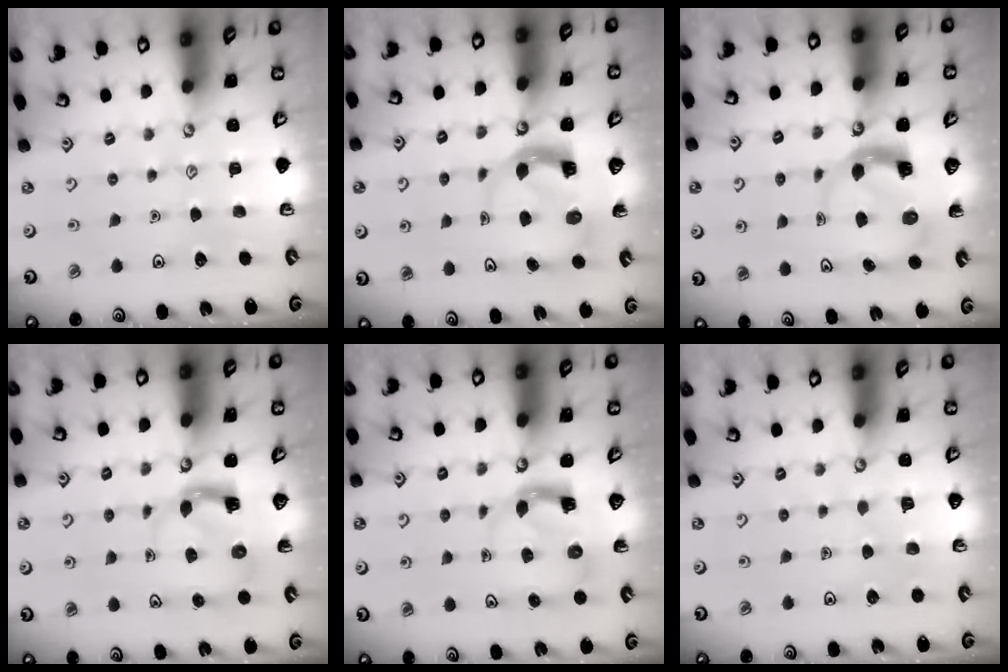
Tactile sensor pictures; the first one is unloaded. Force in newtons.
{"total": 5.0, "press": 4.9, "slide": 0.9}
{"total": 3.9, "press": 3.9, "slide": 0.5}
{"total": 3.7, "press": 3.7, "slide": 0.7}
{"total": 3.8, "press": 3.8, "slide": 0.7}
{"total": 2.6, "press": 2.6, "slide": 0.2}